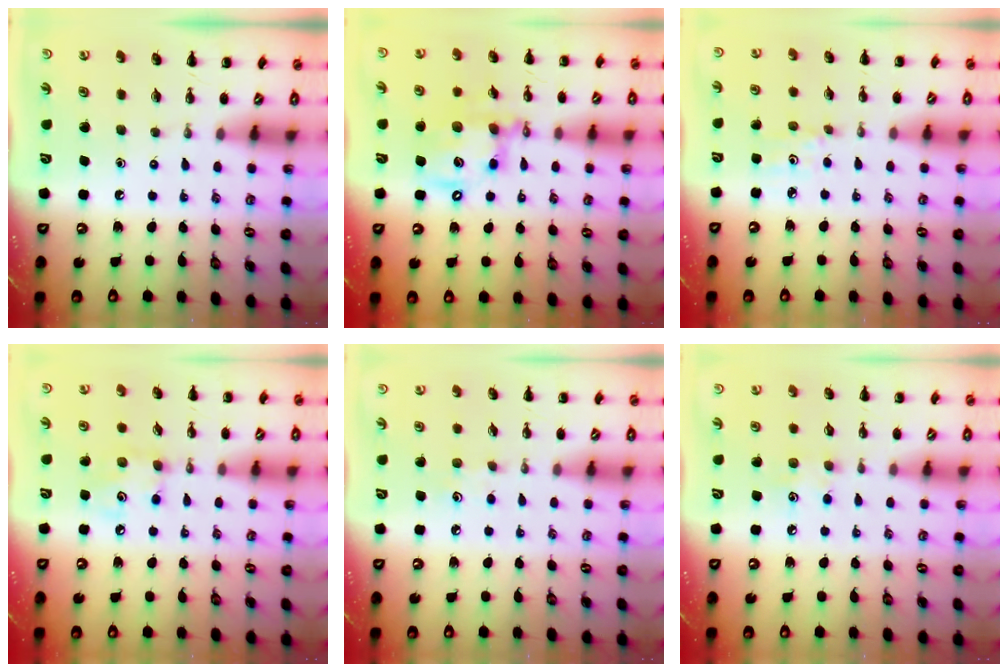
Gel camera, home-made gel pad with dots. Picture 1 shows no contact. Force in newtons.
{"total": 15.0, "press": 14.7, "slide": 3.2}
{"total": 3.4, "press": 3.3, "slide": 1.1}
{"total": 5.1, "press": 5.0, "slide": 0.7}
{"total": 5.2, "press": 5.0, "slide": 1.5}
{"total": 5.7, "press": 5.5, "slide": 1.4}